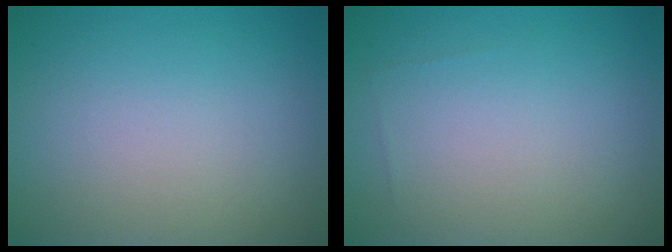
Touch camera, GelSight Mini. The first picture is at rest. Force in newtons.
{"total": 0.0}